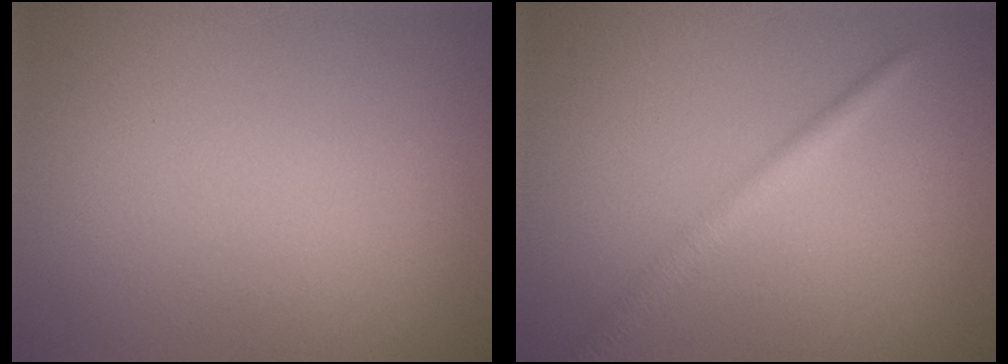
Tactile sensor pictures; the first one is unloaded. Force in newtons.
{"total": 2.2, "press": 2.2, "slide": 0.0}